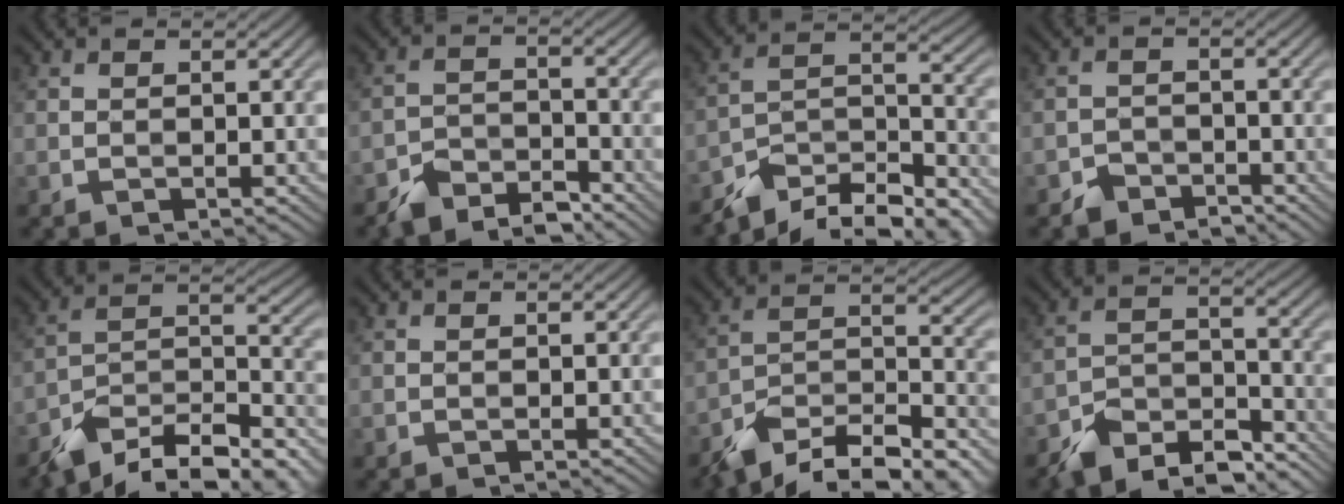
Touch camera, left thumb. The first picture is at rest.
{"total": 5.2, "force": [-4.6, 1.7, 1.7], "torque": [-0.027, -0.003, -0.092]}
{"total": 10.4, "force": [-8.5, 3.5, 4.9], "torque": [-0.084, 0.000, -0.153]}
{"total": 2.5, "force": [-2.1, 1.3, 0.2], "torque": [0.003, 0.005, -0.042]}
{"total": 12.5, "force": [-9.8, 4.7, 6.1], "torque": [-0.115, -0.002, -0.170]}
{"total": 0.0}
{"total": 12.5, "force": [-9.7, 4.5, 6.4], "torque": [-0.121, -0.003, -0.173]}
{"total": 9.6, "force": [-8.2, 3.4, 3.7], "torque": [-0.058, -0.002, -0.151]}